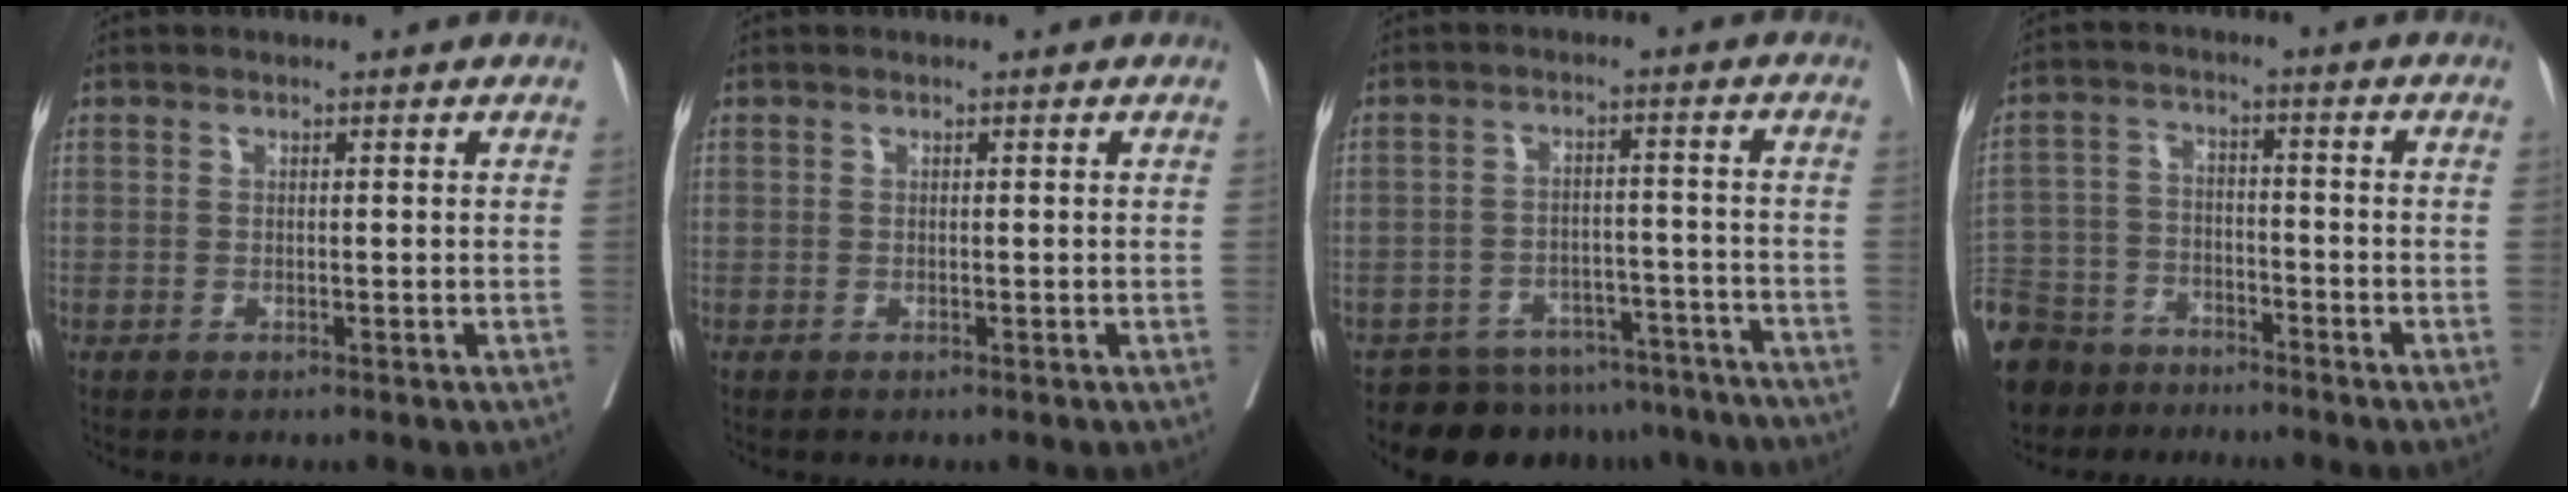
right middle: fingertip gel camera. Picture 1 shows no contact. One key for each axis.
{"total": 0.0}
{"total": 13.7, "fx": -12.1, "fy": 5.6, "fz": 2.8, "tx": -0.025, "ty": 0.018, "tz": -0.149}
{"total": 17.2, "fx": -13.3, "fy": 9.2, "fz": 5.8, "tx": -0.192, "ty": -0.014, "tz": -0.231}